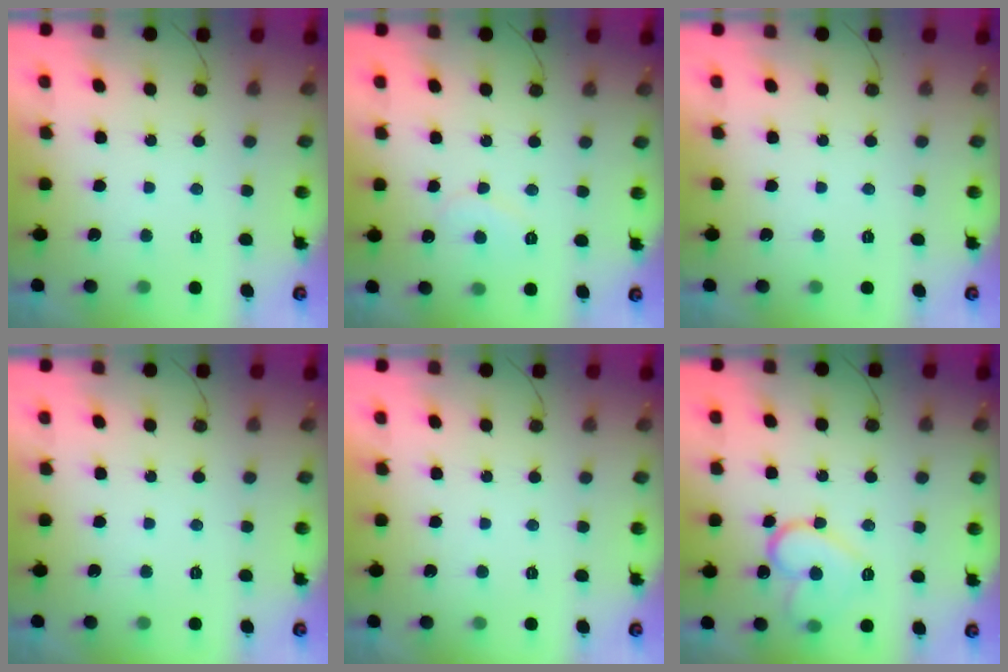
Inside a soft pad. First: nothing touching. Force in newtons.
{"total": 6.8, "press": 6.8, "slide": 0.5}
{"total": 0.0}
{"total": 0.0}
{"total": 1.8, "press": 1.8, "slide": 0.1}
{"total": 13.4, "press": 13.4, "slide": 1.0}